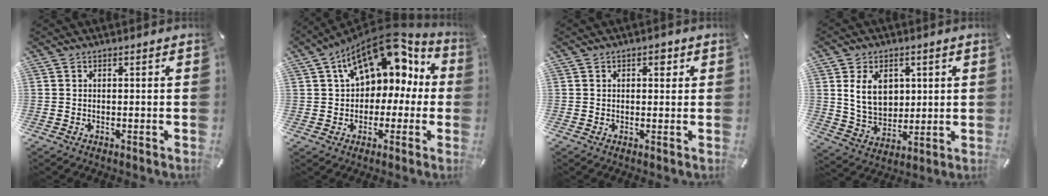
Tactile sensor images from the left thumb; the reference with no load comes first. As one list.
[{"total": 15.6, "force": [6.8, 10.1, 9.7], "torque": [-0.150, -0.033, 0.119]}, {"total": 2.4, "force": [0.9, 1.6, 1.5], "torque": [-0.010, -0.003, 0.008]}, {"total": 10.0, "force": [2.7, 7.8, 5.6], "torque": [-0.110, 0.000, 0.048]}]